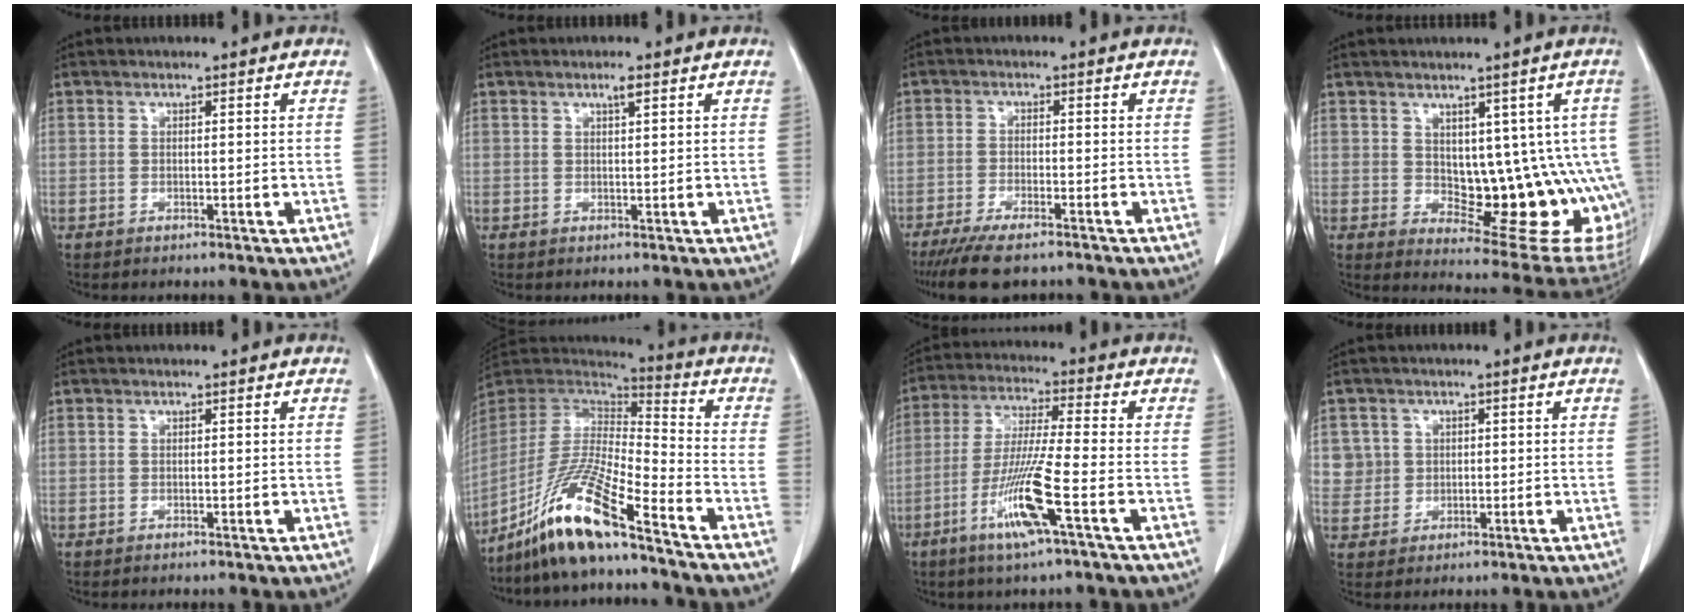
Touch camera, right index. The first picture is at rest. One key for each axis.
{"total": 1.2, "fx": 0.7, "fy": 0.0, "fz": 1.0, "tx": -0.019, "ty": 0.000, "tz": 0.013}
{"total": 8.4, "fx": -6.7, "fy": 1.5, "fz": 4.8, "tx": -0.077, "ty": -0.018, "tz": -0.107}
{"total": 14.0, "fx": 0.3, "fy": 6.7, "fz": 12.3, "tx": -0.126, "ty": 0.003, "tz": 0.024}
{"total": 0.0}
{"total": 15.2, "fx": -10.8, "fy": 0.4, "fz": 10.6, "tx": -0.212, "ty": -0.015, "tz": -0.207}
{"total": 12.3, "fx": -5.3, "fy": -0.6, "fz": 11.1, "tx": -0.227, "ty": -0.018, "tz": -0.104}
{"total": 4.5, "fx": 0.9, "fy": 4.4, "fz": -0.1, "tx": 0.013, "ty": 0.009, "tz": 0.023}